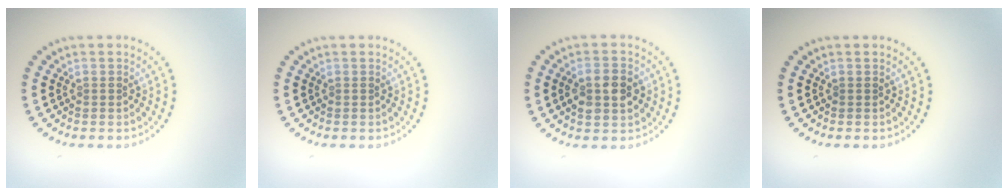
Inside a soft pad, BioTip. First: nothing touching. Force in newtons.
{"total": 0.0}
{"total": 3.5, "press": 3.5, "slide": 0.1}
{"total": 0.0}